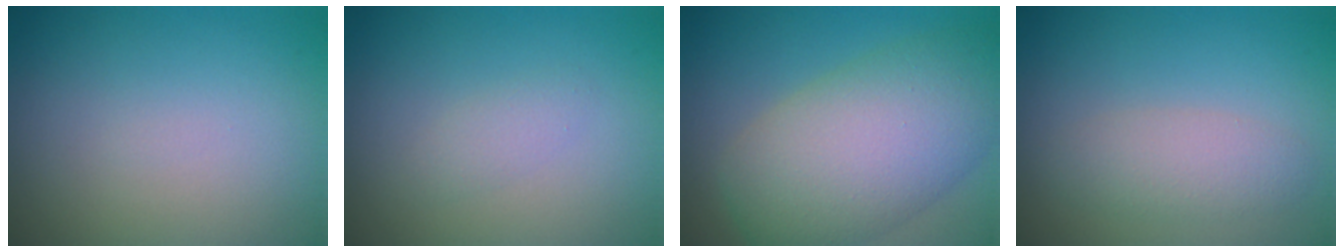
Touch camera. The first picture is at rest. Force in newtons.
{"total": 1.2, "press": 1.2, "slide": 0.0}
{"total": 10.0, "press": 10.0, "slide": 0.4}
{"total": 2.6, "press": 2.6, "slide": 0.2}